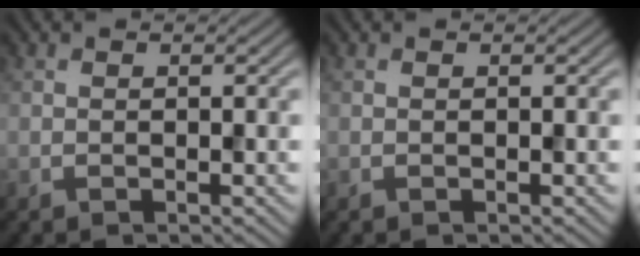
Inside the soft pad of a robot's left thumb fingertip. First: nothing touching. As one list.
[{"total": 0.0}]